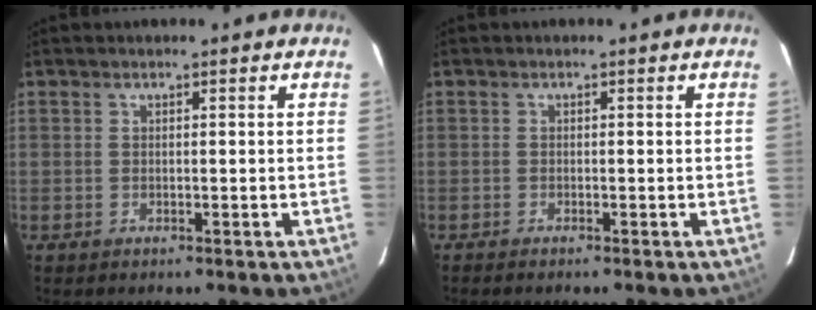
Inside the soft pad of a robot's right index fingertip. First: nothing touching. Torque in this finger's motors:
{"motor_torque": [-0.15, -0.12, 0.10, 0.01]}